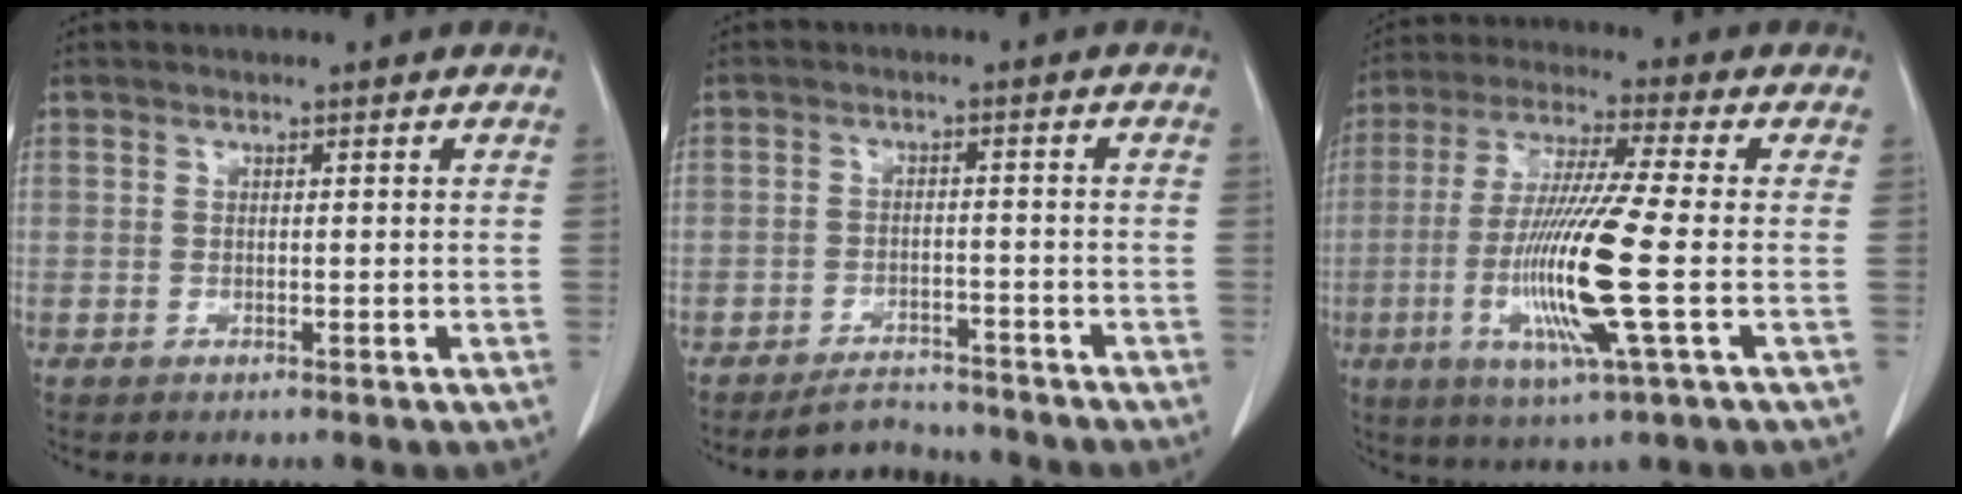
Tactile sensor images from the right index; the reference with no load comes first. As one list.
[{"total": 4.9, "force": [-4.7, 1.3, 0.2], "torque": [-0.003, -0.001, -0.075]}, {"total": 14.3, "force": [-3.0, -0.5, 14.0], "torque": [-0.285, -0.019, -0.062]}]